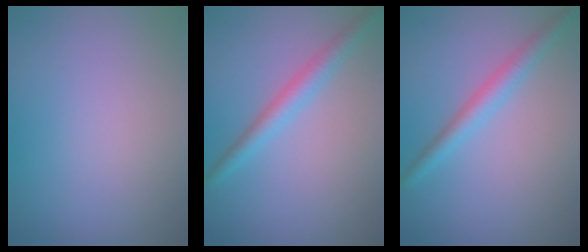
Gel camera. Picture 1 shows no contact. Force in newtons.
{"total": 2.5, "press": 2.5, "slide": 0.1}
{"total": 2.5, "press": 2.5, "slide": 0.1}